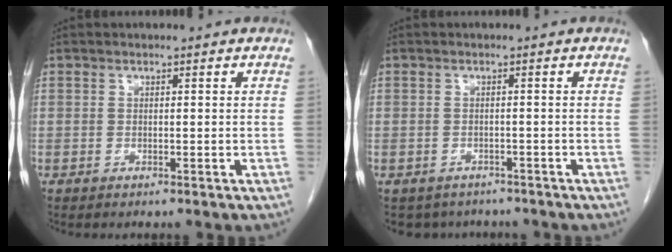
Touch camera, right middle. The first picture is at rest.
{"total": 5.0, "force": [-4.3, 2.6, 0.2], "torque": [0.003, 0.003, -0.053]}